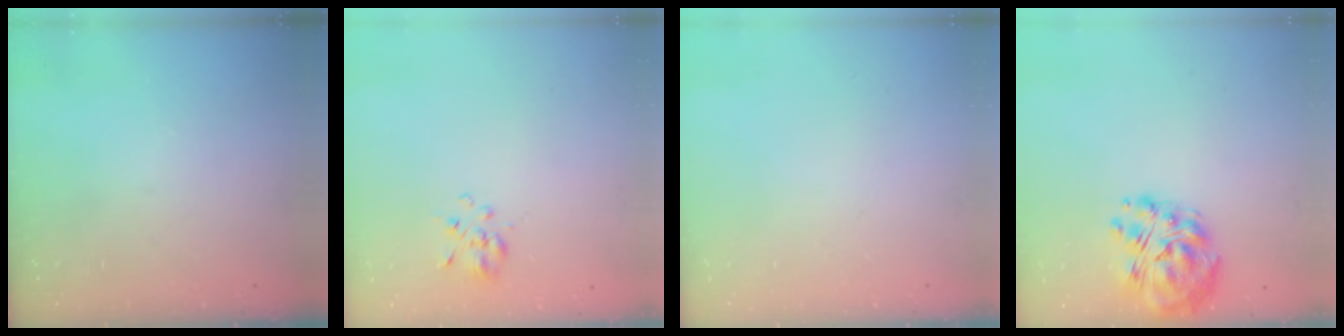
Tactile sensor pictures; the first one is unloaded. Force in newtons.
{"total": 4.6, "press": 4.3, "slide": 1.7}
{"total": 0.0}
{"total": 12.4, "press": 11.7, "slide": 4.2}